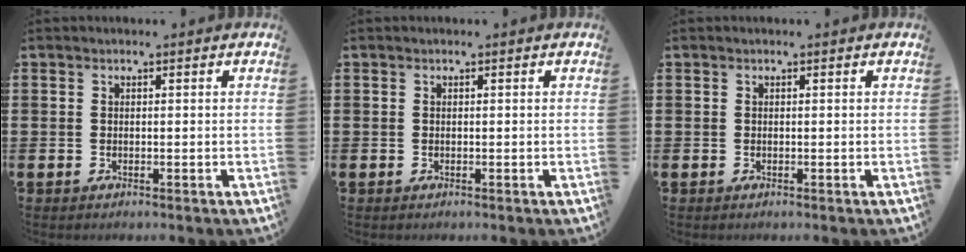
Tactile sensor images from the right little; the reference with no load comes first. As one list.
[{"total": 0.0}, {"total": 0.0}]